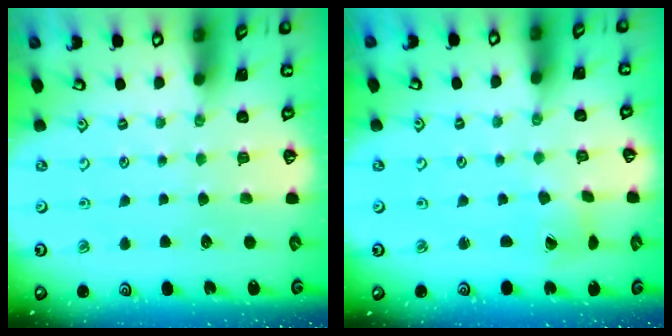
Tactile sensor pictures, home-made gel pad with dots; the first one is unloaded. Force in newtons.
{"total": 1.6, "press": 1.5, "slide": 0.3}